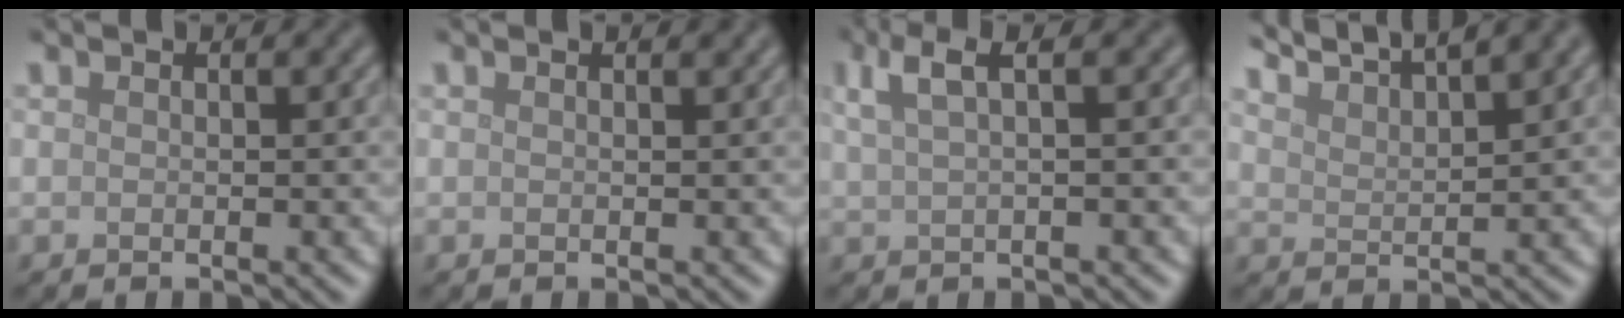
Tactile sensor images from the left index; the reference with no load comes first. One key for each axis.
{"total": 0.7, "fx": 0.6, "fy": 0.1, "fz": 0.4, "tx": -0.007, "ty": 0.000, "tz": 0.007}
{"total": 3.7, "fx": 1.9, "fy": 1.0, "fz": 3.0, "tx": -0.049, "ty": 0.013, "tz": 0.034}
{"total": 6.2, "fx": 5.5, "fy": 0.8, "fz": 2.8, "tx": -0.042, "ty": 0.019, "tz": 0.077}